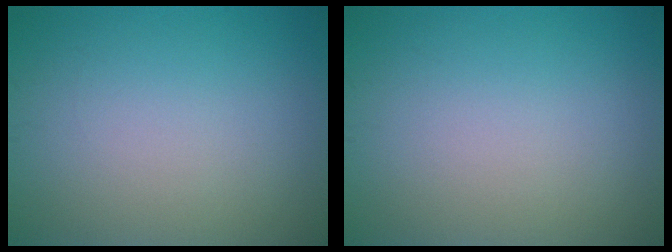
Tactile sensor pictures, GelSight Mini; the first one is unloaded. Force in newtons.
{"total": 0.0}